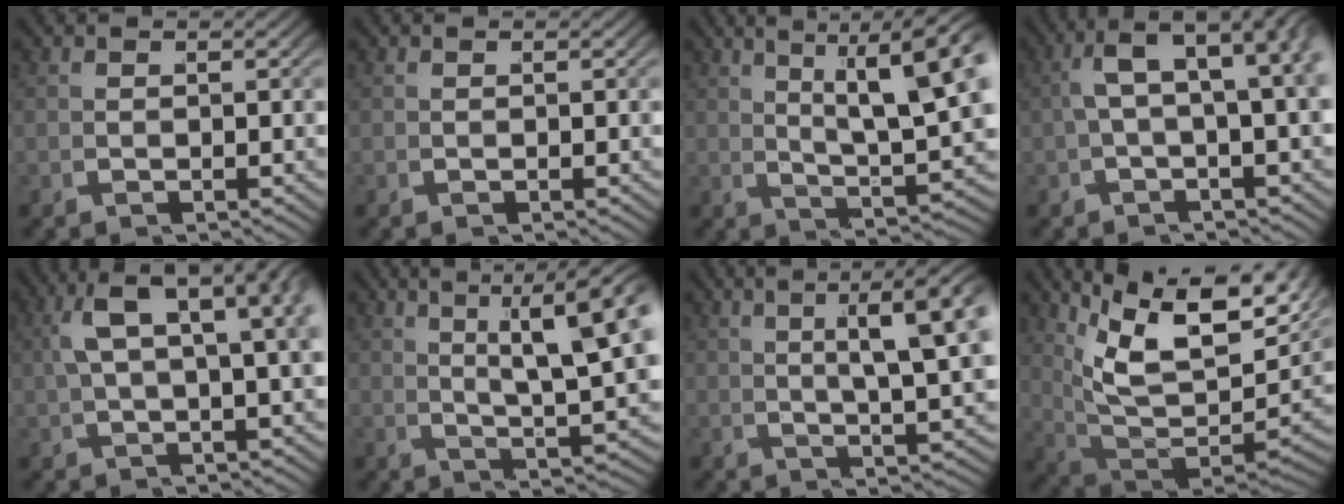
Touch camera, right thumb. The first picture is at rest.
{"total": 0.0}
{"total": 10.4, "force": [3.6, 4.2, 8.8], "torque": [-0.095, 0.013, 0.040]}
{"total": 5.8, "force": [1.1, 2.5, 5.1], "torque": [-0.072, 0.032, -0.002]}
{"total": 6.9, "force": [2.2, 2.8, 5.9], "torque": [-0.091, 0.027, 0.026]}
{"total": 9.5, "force": [3.4, 3.4, 8.2], "torque": [-0.085, 0.016, 0.037]}
{"total": 8.1, "force": [3.4, 1.9, 7.1], "torque": [-0.070, 0.032, 0.037]}
{"total": 14.5, "force": [2.1, 8.5, 11.5], "torque": [-0.174, -0.018, 0.029]}